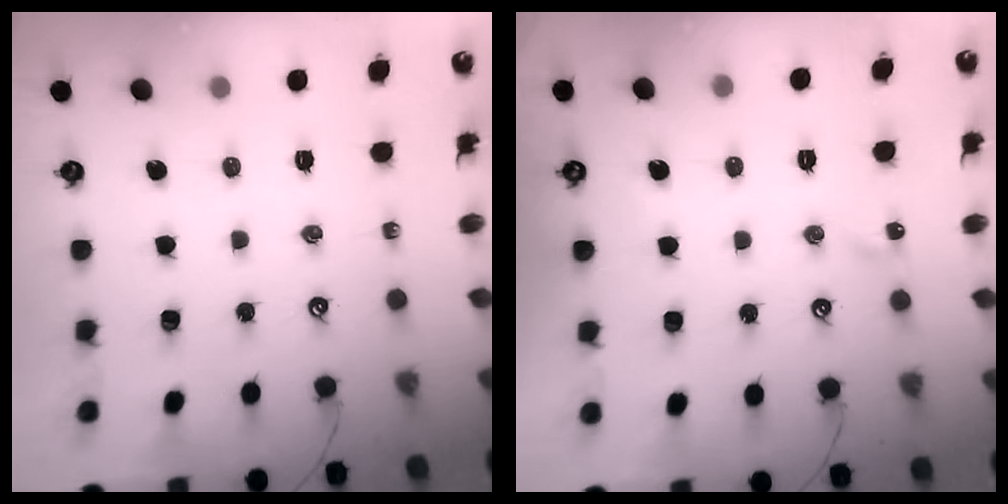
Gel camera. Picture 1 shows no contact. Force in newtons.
{"total": 3.8, "press": 3.7, "slide": 0.7}